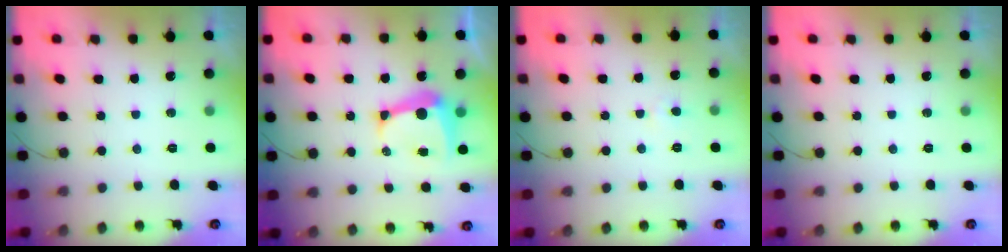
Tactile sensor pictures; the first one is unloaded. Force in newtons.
{"total": 8.7, "press": 8.6, "slide": 0.9}
{"total": 3.0, "press": 3.0, "slide": 0.2}
{"total": 0.0}